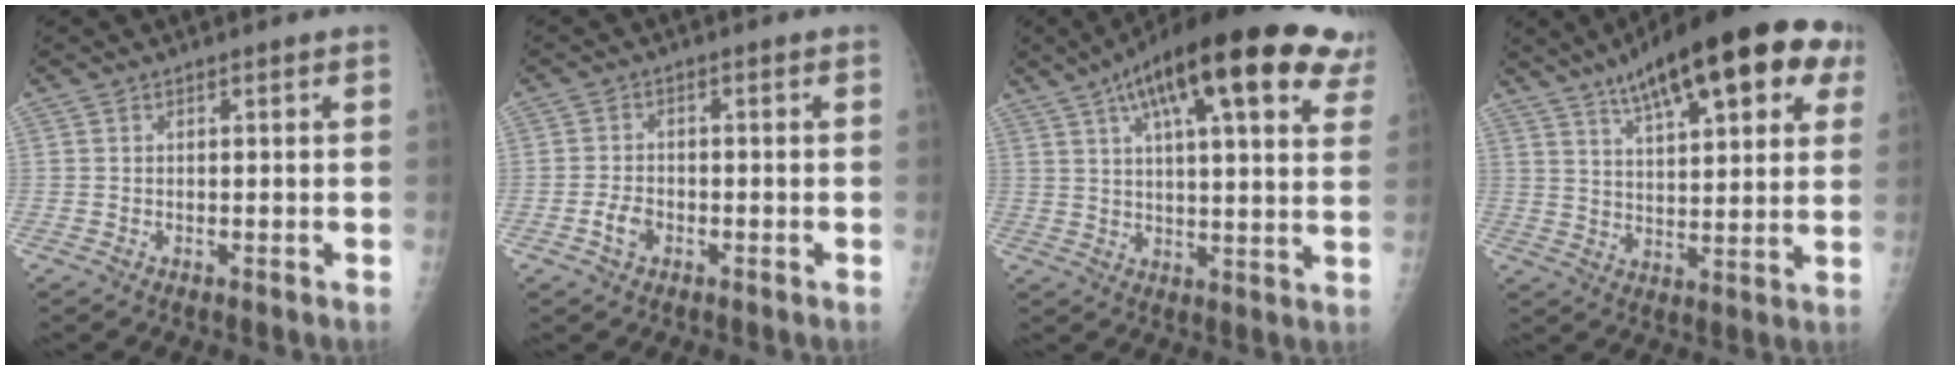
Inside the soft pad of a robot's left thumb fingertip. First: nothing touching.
{"total": 3.2, "force": [-1.3, 2.2, 1.9], "torque": [-0.032, 0.008, -0.026]}
{"total": 27.3, "force": [15.0, 7.8, 21.4], "torque": [-0.299, 0.005, 0.200]}
{"total": 21.9, "force": [11.6, 7.0, 17.2], "torque": [-0.230, -0.008, 0.168]}